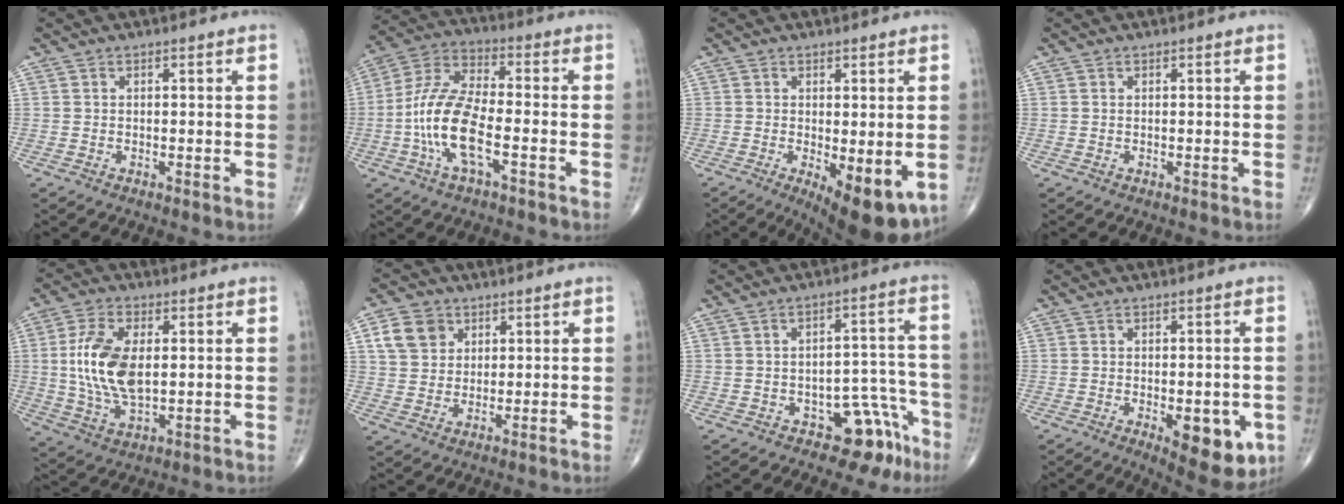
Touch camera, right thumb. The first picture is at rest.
{"total": 13.6, "force": [-3.8, 5.2, 12.0], "torque": [-0.252, 0.031, -0.078]}
{"total": 10.3, "force": [-3.0, 3.8, 9.1], "torque": [-0.118, -0.023, -0.033]}
{"total": 0.0}
{"total": 12.8, "force": [1.2, 6.6, 10.9], "torque": [-0.218, -0.005, 0.027]}
{"total": 7.3, "force": [2.9, 6.0, 3.0], "torque": [-0.032, -0.003, 0.054]}
{"total": 9.0, "force": [-5.5, 5.2, 4.8], "torque": [-0.011, 0.063, -0.070]}
{"total": 10.8, "force": [-3.5, 4.7, 9.1], "torque": [-0.093, -0.005, -0.035]}